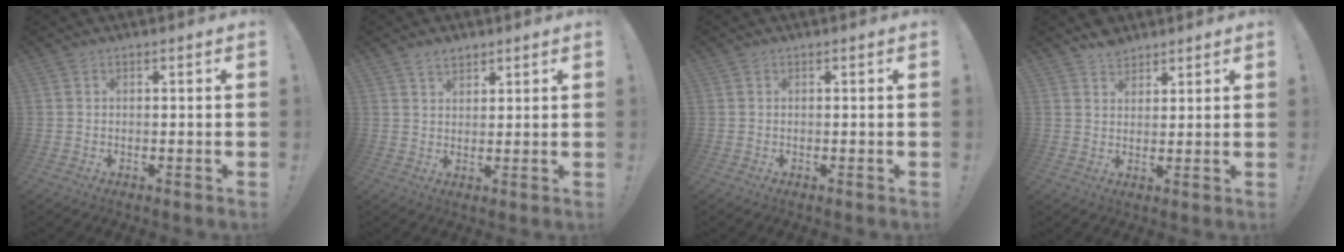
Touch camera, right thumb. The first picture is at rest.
{"total": 3.6, "force": [2.7, 2.0, 1.2], "torque": [-0.007, -0.016, 0.048]}
{"total": 0.0}
{"total": 4.1, "force": [3.5, 2.2, 0.6], "torque": [-0.005, -0.020, 0.064]}